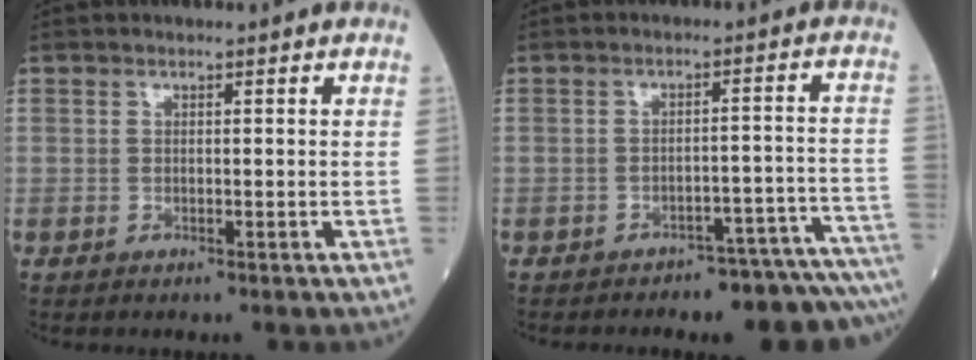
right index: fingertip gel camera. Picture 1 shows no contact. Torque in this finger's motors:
{"motor_torque": [0.97, -1.17, 0.38, 0.08]}